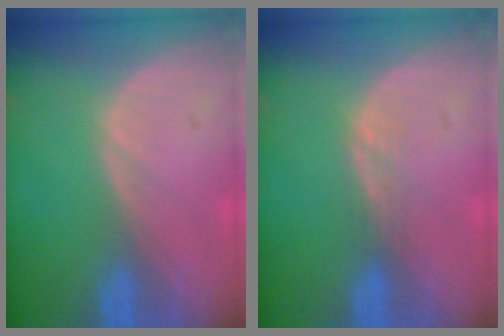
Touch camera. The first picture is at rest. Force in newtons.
{"total": 1.1, "press": 1.1, "slide": 0.1}